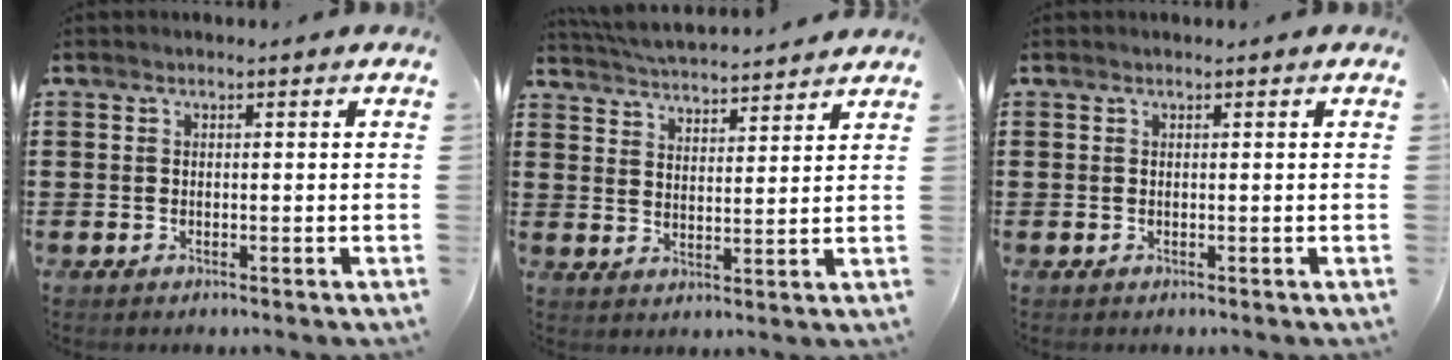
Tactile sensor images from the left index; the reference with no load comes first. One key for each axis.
{"total": 4.7, "fx": 4.6, "fy": -0.1, "fz": 0.5, "tx": -0.028, "ty": -0.026, "tz": 0.081}
{"total": 0.0}